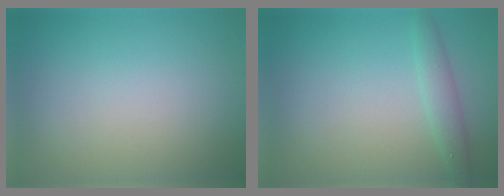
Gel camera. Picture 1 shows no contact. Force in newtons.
{"total": 1.8, "press": 1.8, "slide": 0.1}